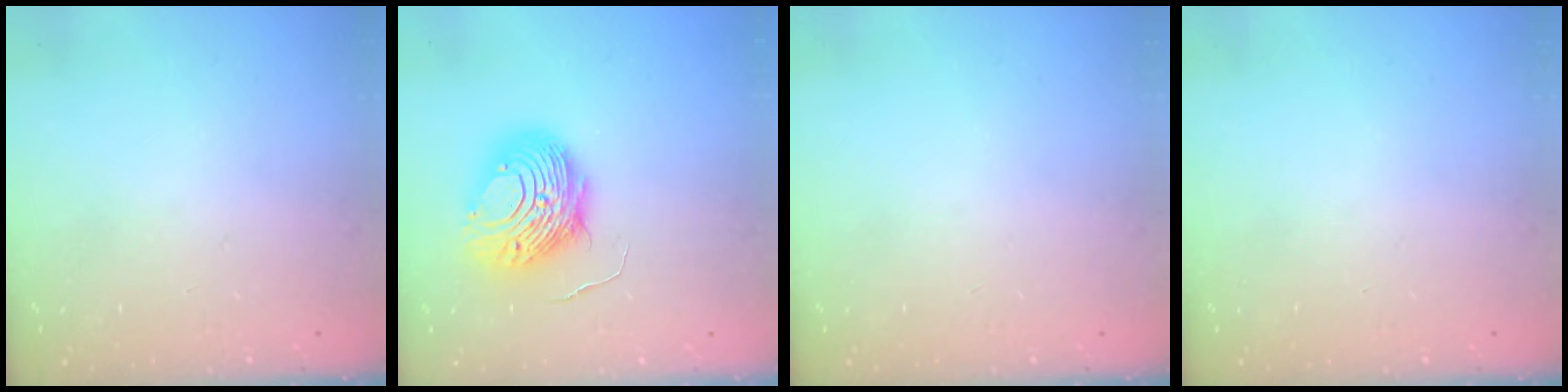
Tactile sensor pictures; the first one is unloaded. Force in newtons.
{"total": 11.1, "press": 11.1, "slide": 0.7}
{"total": 0.0}
{"total": 0.0}